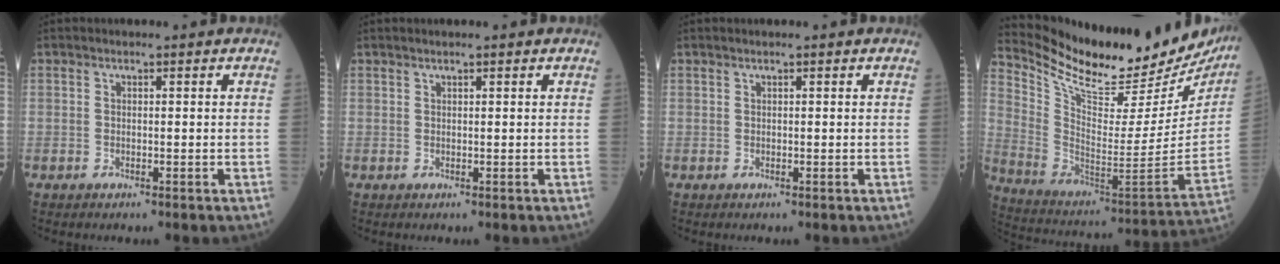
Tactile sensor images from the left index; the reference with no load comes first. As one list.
[{"total": 1.4, "force": [1.1, 0.1, 0.9], "torque": [-0.014, 0.013, 0.018]}, {"total": 0.5, "force": [0.4, 0.0, 0.3], "torque": [-0.009, 0.008, 0.007]}, {"total": 27.8, "force": [24.5, 6.0, 11.6], "torque": [-0.203, -0.078, 0.354]}]